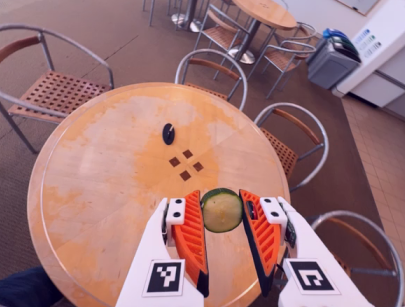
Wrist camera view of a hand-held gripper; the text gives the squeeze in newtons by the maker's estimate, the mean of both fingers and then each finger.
{"total": 9.5, "left": 9.3, "right": 9.7}